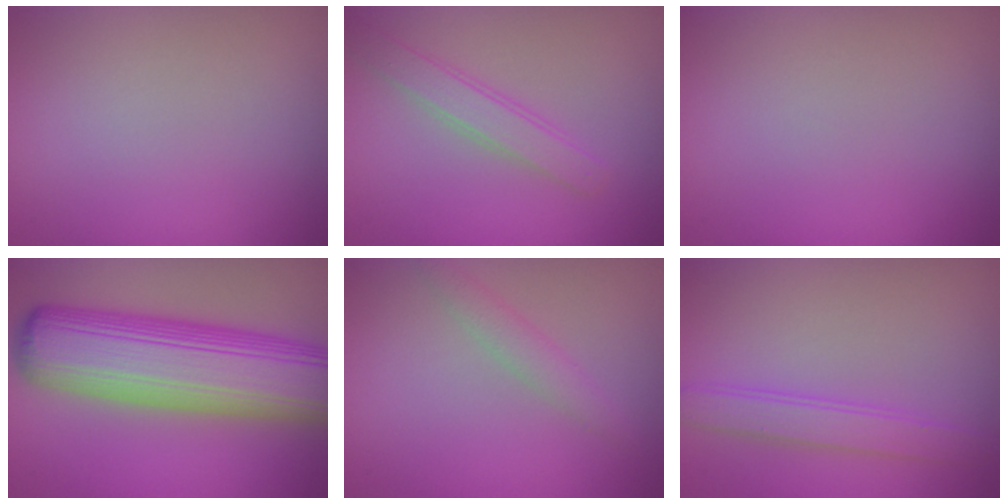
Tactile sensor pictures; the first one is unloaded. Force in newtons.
{"total": 2.5, "press": 2.5, "slide": 0.1}
{"total": 0.0}
{"total": 13.4, "press": 13.4, "slide": 0.4}
{"total": 1.8, "press": 1.8, "slide": 0.0}
{"total": 2.5, "press": 2.5, "slide": 0.1}